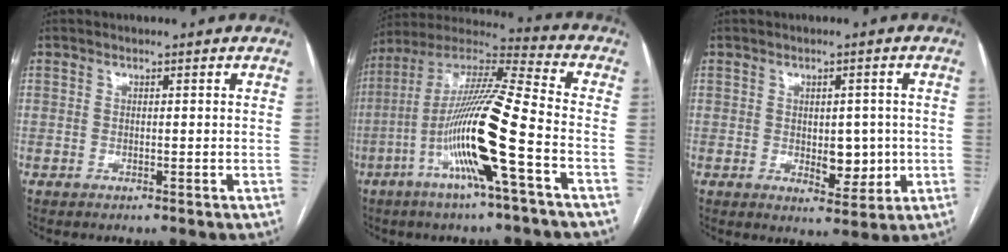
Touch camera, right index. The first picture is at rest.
{"total": 17.3, "force": [-5.5, -0.2, 16.4], "torque": [-0.323, -0.002, -0.112]}
{"total": 5.4, "force": [-0.4, 2.9, 4.5], "torque": [-0.055, -0.002, 0.005]}